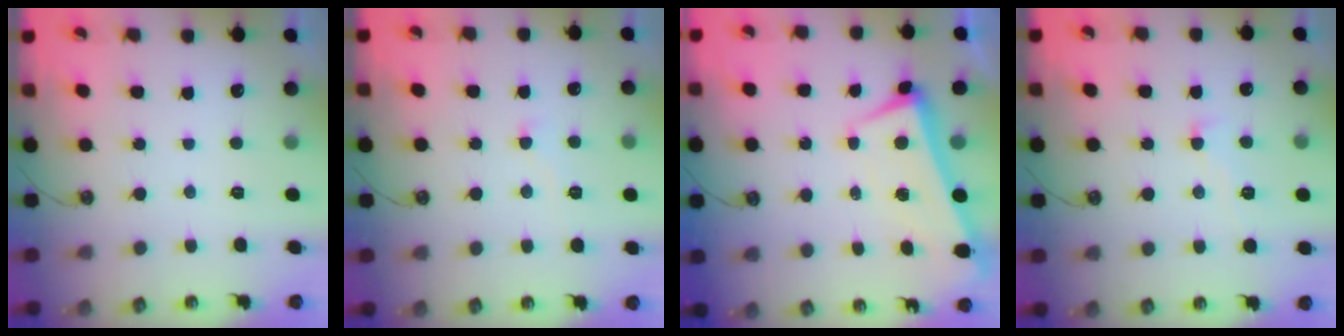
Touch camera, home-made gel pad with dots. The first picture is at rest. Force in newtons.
{"total": 2.5, "press": 2.4, "slide": 0.7}
{"total": 2.0, "press": 1.9, "slide": 0.6}
{"total": 0.7, "press": 0.0, "slide": 0.7}